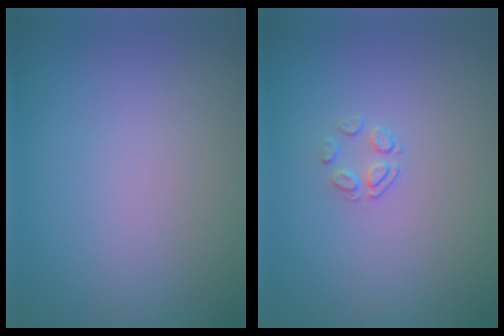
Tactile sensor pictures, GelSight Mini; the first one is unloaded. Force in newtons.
{"total": 1.4, "press": 0.6, "slide": 1.2}